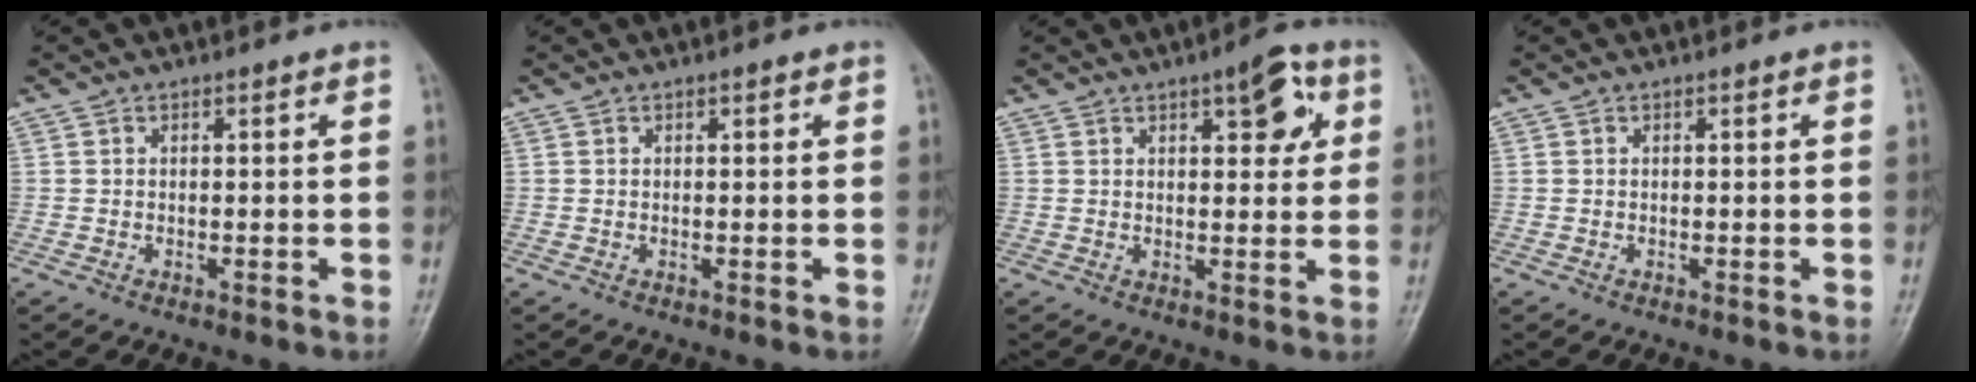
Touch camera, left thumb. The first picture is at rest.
{"total": 0.7, "force": [0.3, 0.3, 0.5], "torque": [-0.006, 0.000, 0.004]}
{"total": 7.2, "force": [3.0, 3.0, 5.8], "torque": [-0.051, -0.006, 0.034]}
{"total": 0.0}